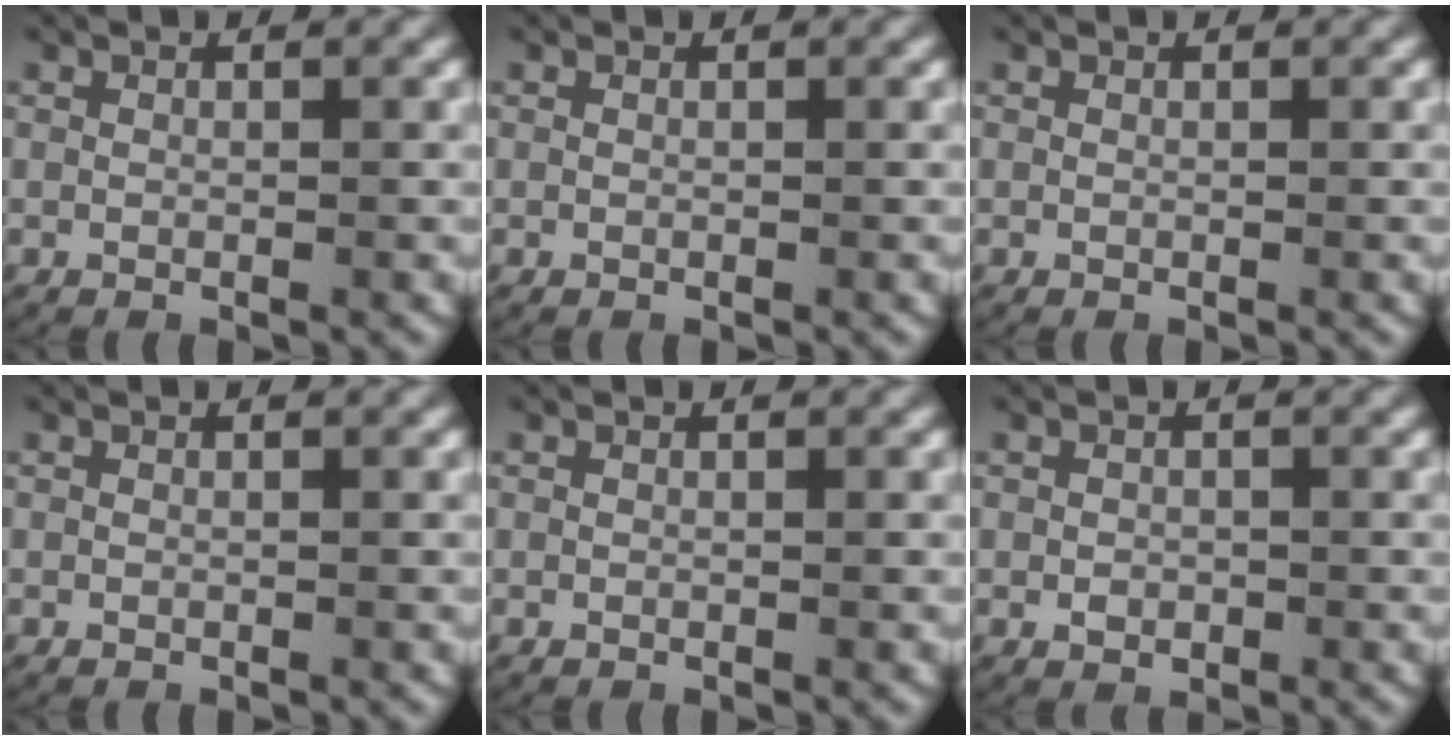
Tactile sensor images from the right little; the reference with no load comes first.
{"total": 0.0}
{"total": 0.0}
{"total": 0.0}
{"total": 0.0}
{"total": 1.0, "force": [-0.4, 0.8, 0.4], "torque": [-0.013, -0.006, -0.002]}